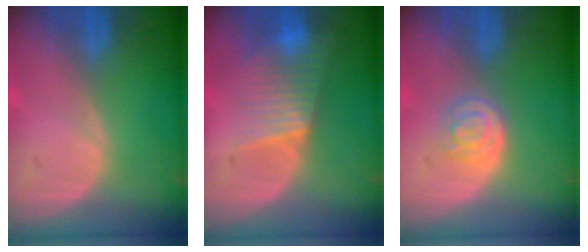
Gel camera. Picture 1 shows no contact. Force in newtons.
{"total": 6.3, "press": 6.3, "slide": 1.0}
{"total": 3.6, "press": 3.5, "slide": 1.1}